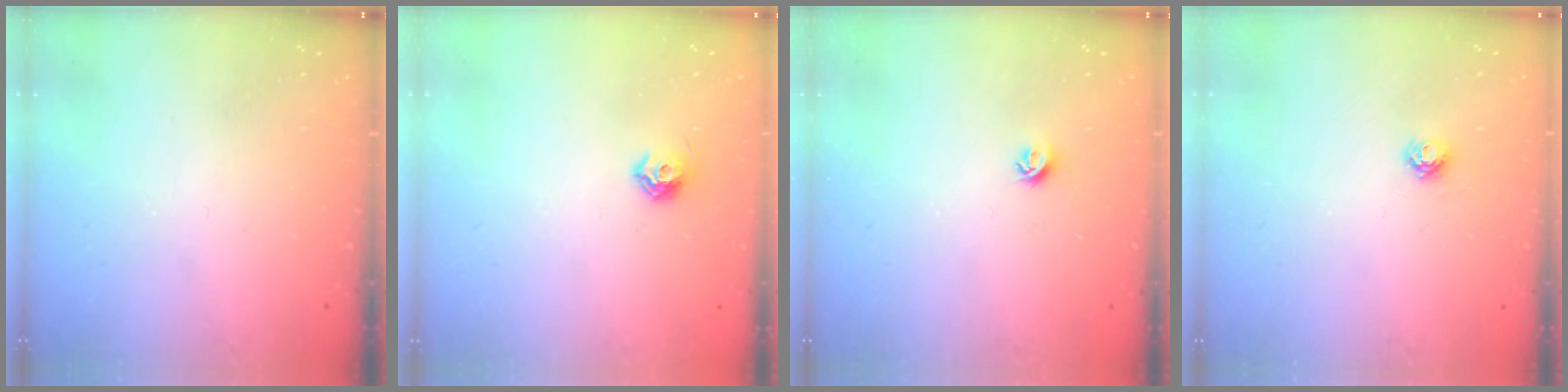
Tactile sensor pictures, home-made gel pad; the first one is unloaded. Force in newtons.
{"total": 6.8, "press": 6.7, "slide": 1.1}
{"total": 5.3, "press": 5.2, "slide": 0.7}
{"total": 4.0, "press": 4.0, "slide": 0.5}